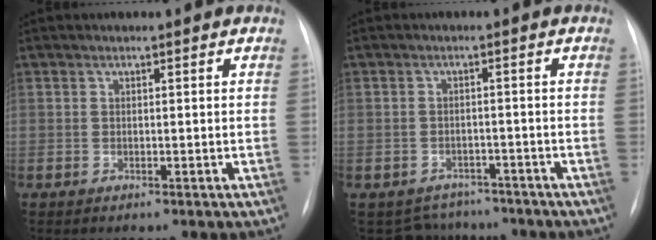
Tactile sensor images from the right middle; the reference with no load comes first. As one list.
[{"total": 6.0, "force": [-5.4, 2.5, -0.7], "torque": [0.010, 0.017, -0.068]}]